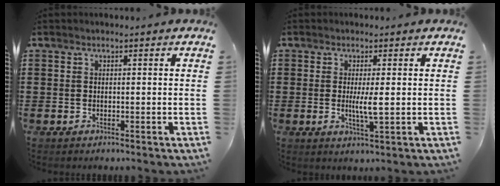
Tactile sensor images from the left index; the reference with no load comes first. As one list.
[{"total": 3.7, "force": [0.1, 0.3, 3.6], "torque": [-0.066, -0.006, 0.000]}]